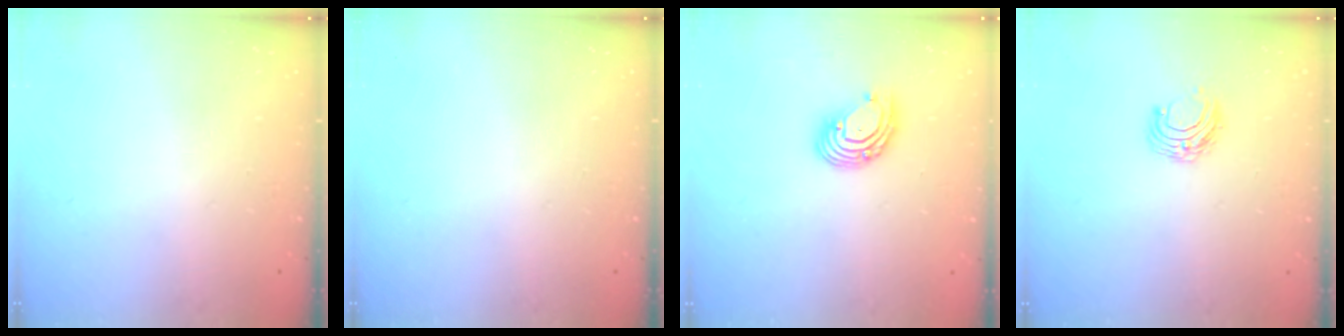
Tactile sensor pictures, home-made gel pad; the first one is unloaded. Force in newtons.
{"total": 0.0}
{"total": 7.3, "press": 7.3, "slide": 0.8}
{"total": 6.0, "press": 5.9, "slide": 0.6}